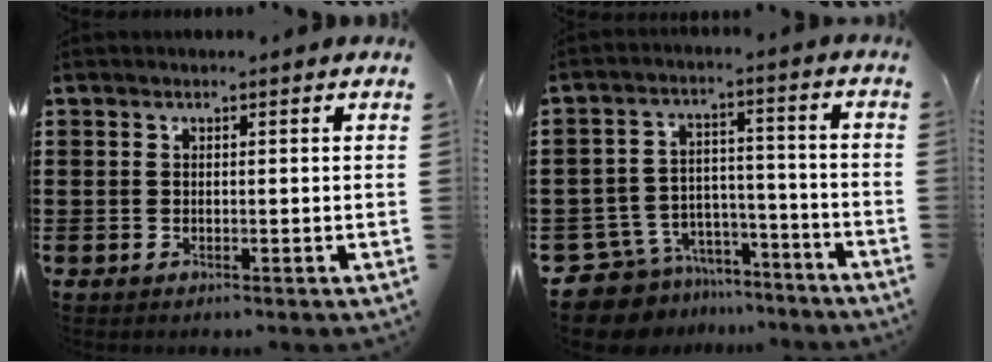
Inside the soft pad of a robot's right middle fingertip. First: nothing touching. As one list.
[{"total": 9.1, "force": [-8.6, 2.7, 0.7], "torque": [-0.027, 0.023, -0.172]}]